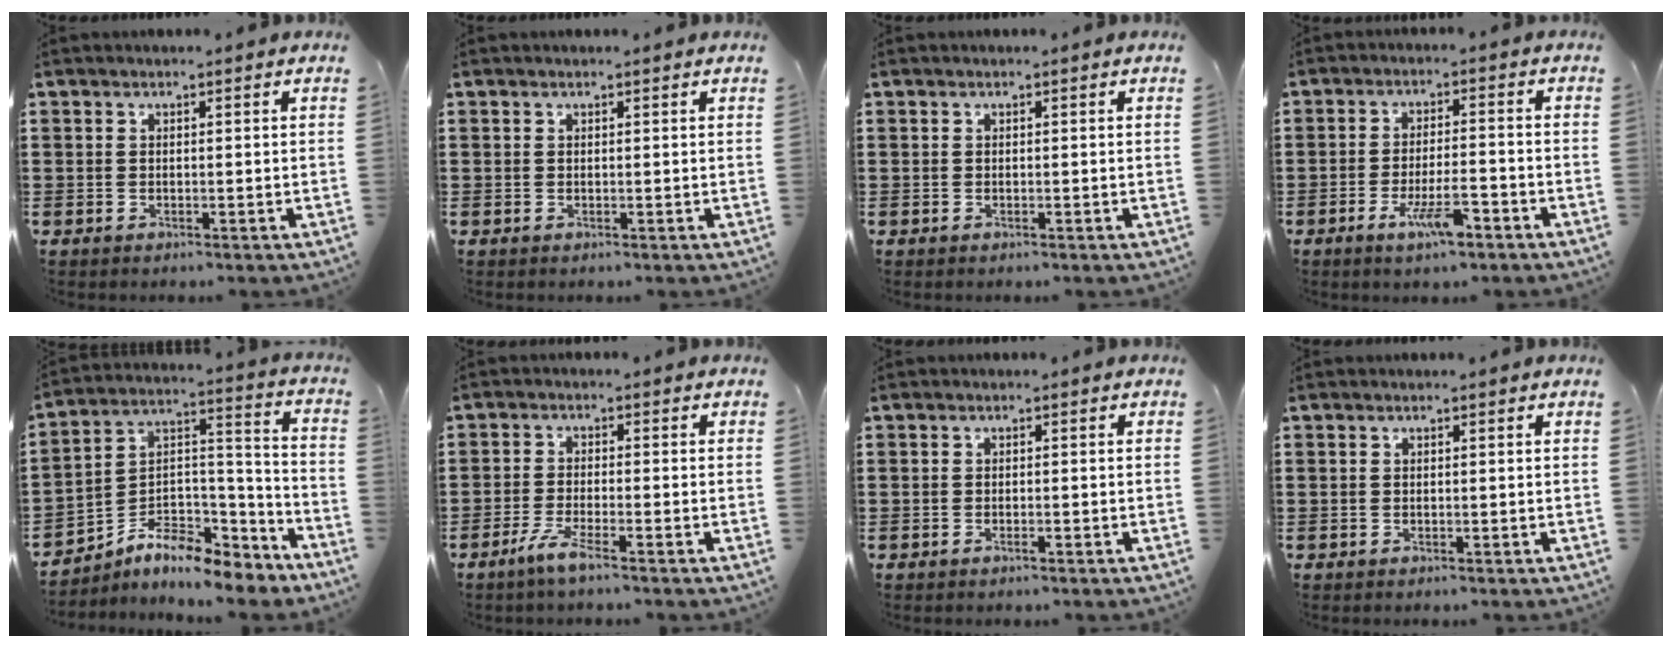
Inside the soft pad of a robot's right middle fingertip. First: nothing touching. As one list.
[{"total": 0.0}, {"total": 0.0}, {"total": 6.2, "force": [-3.3, 1.5, 5.0], "torque": [-0.099, -0.003, -0.061]}, {"total": 7.5, "force": [-6.6, 2.0, 2.9], "torque": [-0.070, -0.008, -0.136]}, {"total": 3.9, "force": [-2.7, -0.1, 2.8], "torque": [-0.060, -0.010, -0.051]}, {"total": 0.7, "force": [-0.5, 0.1, 0.5], "torque": [-0.012, -0.004, -0.008]}, {"total": 0.0}]